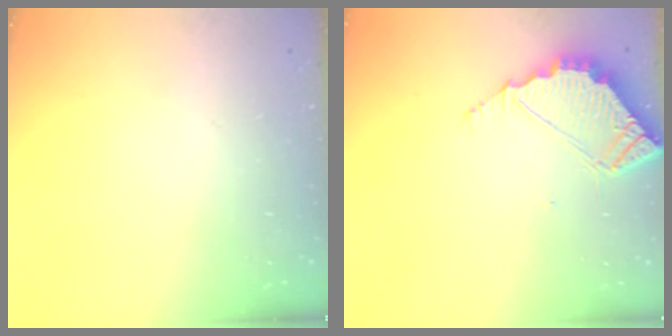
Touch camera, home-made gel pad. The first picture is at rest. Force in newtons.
{"total": 5.5, "press": 5.5, "slide": 0.2}